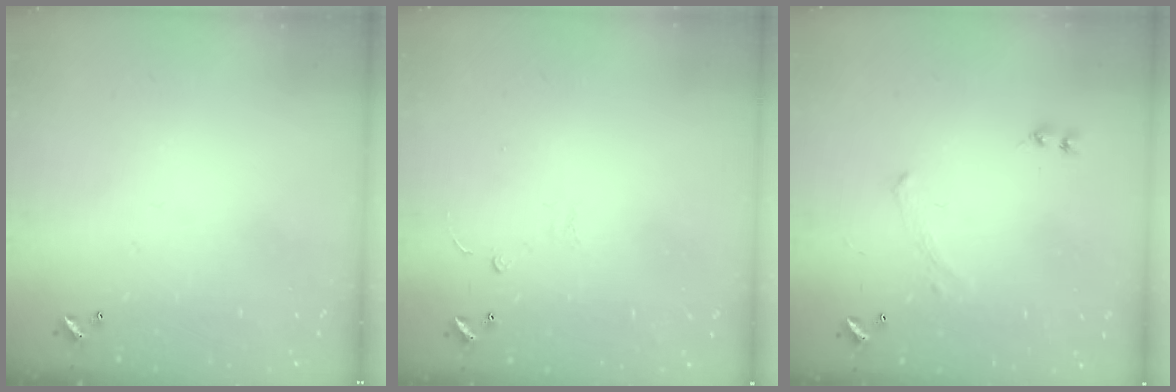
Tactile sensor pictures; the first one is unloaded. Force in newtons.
{"total": 1.6, "press": 1.5, "slide": 0.4}
{"total": 0.0}